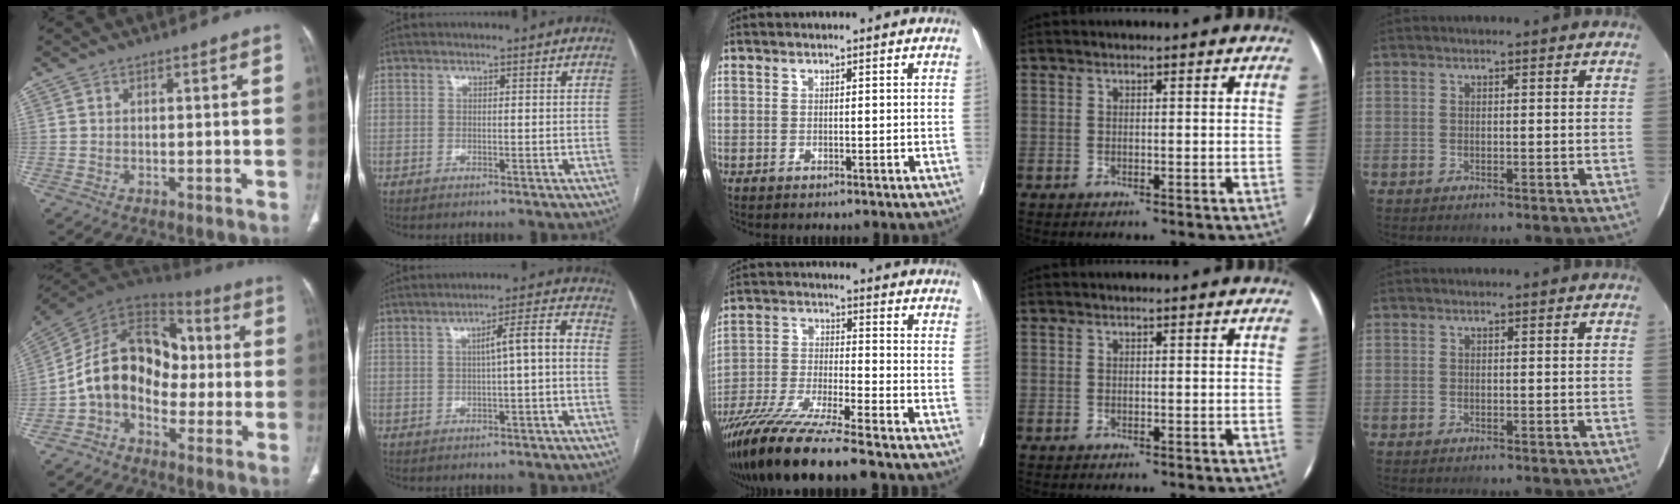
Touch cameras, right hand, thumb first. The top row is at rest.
{"thumb": {"total": 15.8, "force": [-2.5, 11.5, 10.5], "torque": [-0.147, 0.057, -0.056]}, "index": {"total": 5.3, "force": [-0.2, 0.4, 5.3], "torque": [-0.075, 0.019, -0.003]}, "middle": {"total": 13.9, "force": [-11.1, -0.7, 8.3], "torque": [-0.164, -0.039, -0.200]}}